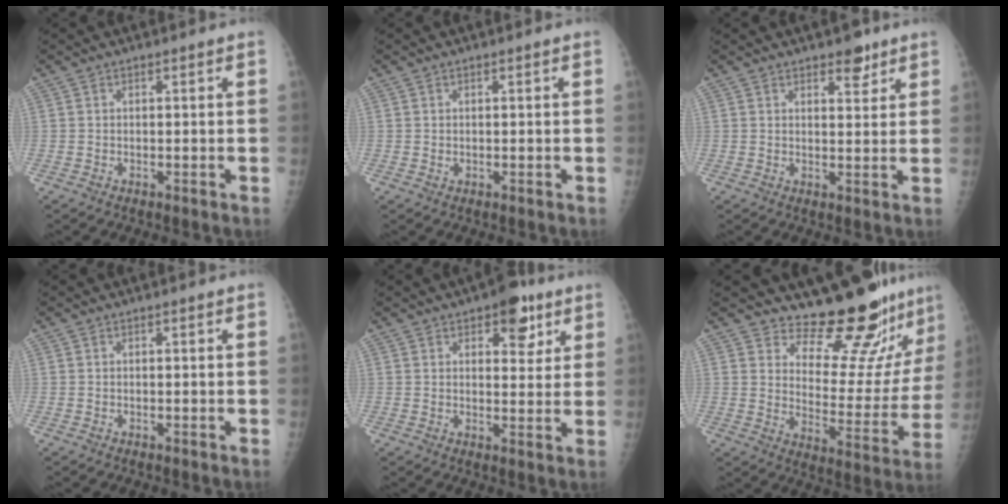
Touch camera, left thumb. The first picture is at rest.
{"total": 0.6, "force": [0.3, 0.4, 0.2], "torque": [-0.001, -0.002, 0.005]}
{"total": 4.0, "force": [2.8, 1.9, 2.1], "torque": [-0.010, -0.017, 0.040]}
{"total": 0.0}
{"total": 7.6, "force": [4.2, 4.1, 4.8], "torque": [-0.029, -0.016, 0.051]}
{"total": 16.7, "force": [15.6, 3.5, 4.8], "torque": [-0.019, -0.164, 0.205]}